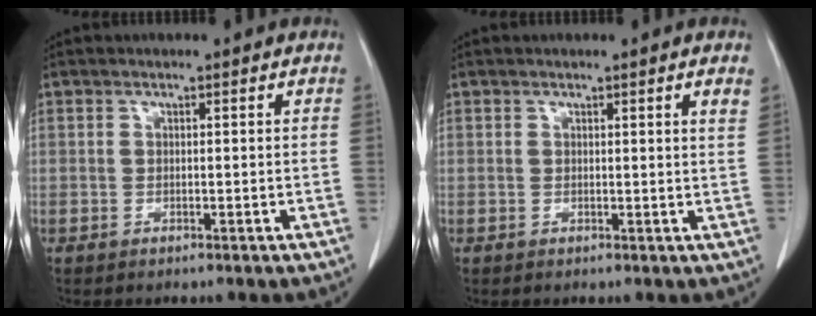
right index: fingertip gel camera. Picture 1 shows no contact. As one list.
[{"total": 1.7, "force": [1.1, -0.2, 1.2], "torque": [-0.019, -0.004, 0.010]}]